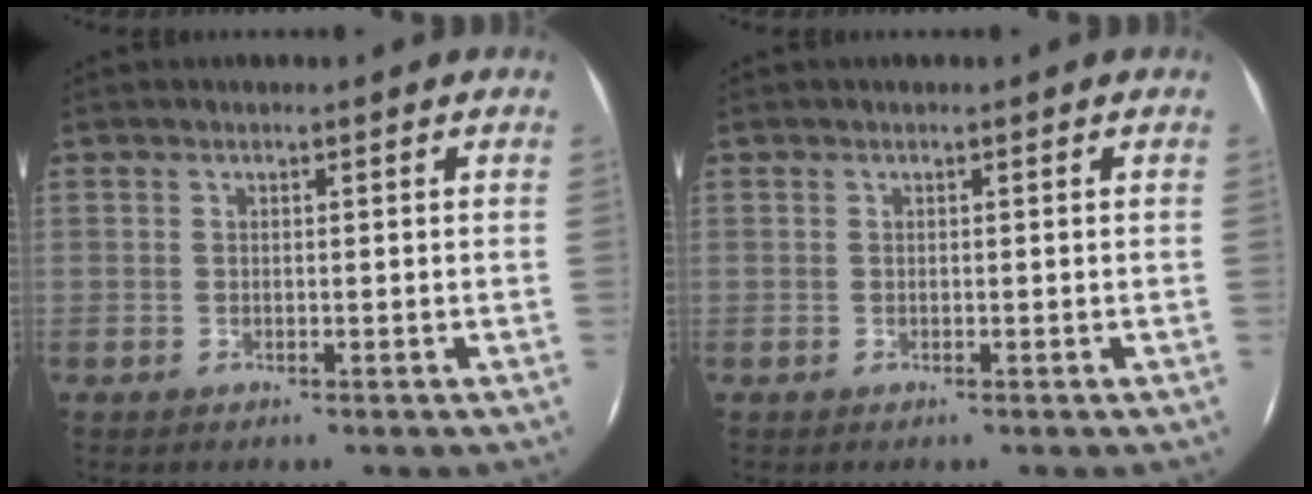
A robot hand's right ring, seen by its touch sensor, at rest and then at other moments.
{"total": 0.0}